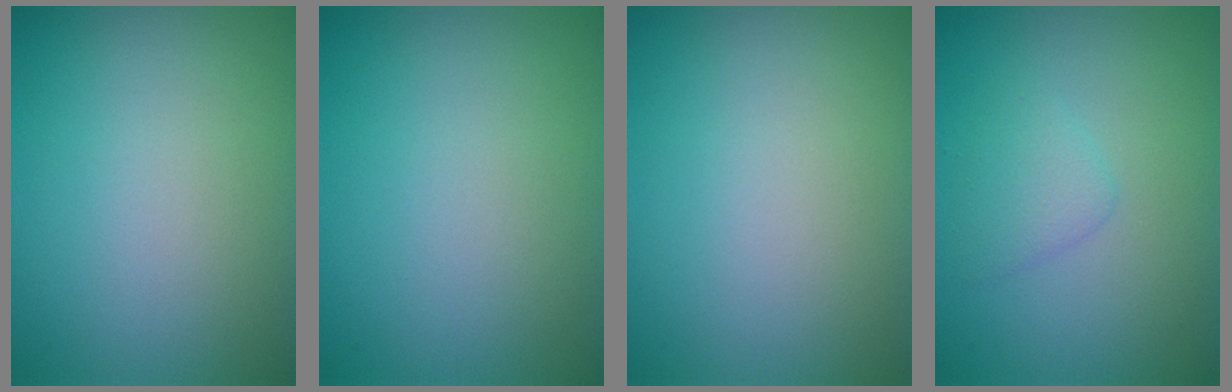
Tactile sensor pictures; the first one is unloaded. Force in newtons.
{"total": 0.0}
{"total": 0.0}
{"total": 1.6, "press": 1.6, "slide": 0.2}